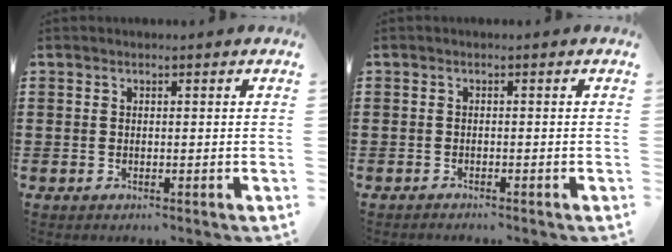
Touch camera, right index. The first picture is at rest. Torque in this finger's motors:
{"motor_torque": [-0.78, 0.78, -0.03, -0.04]}